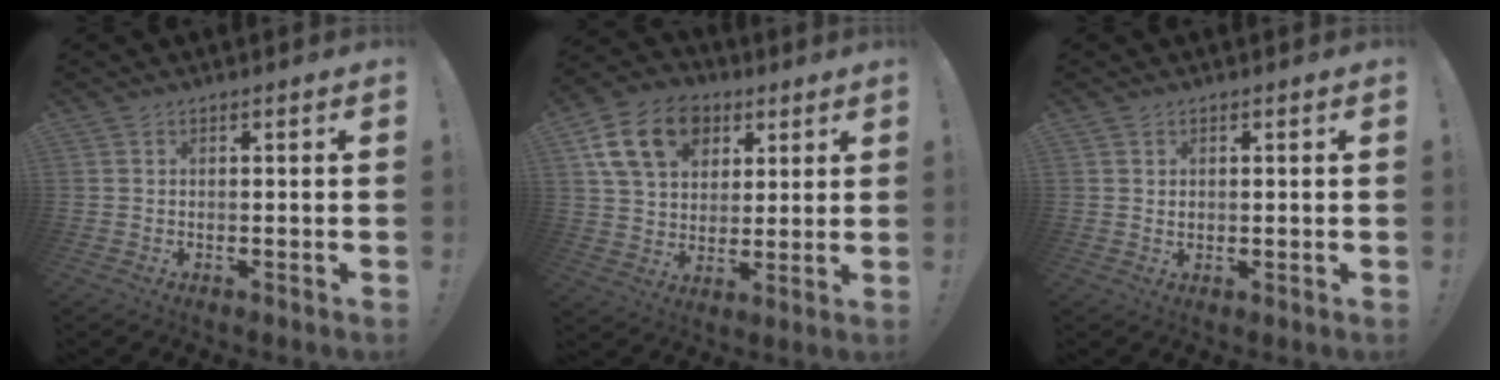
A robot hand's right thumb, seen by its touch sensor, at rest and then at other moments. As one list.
[{"total": 17.4, "force": [7.6, 12.6, 9.3], "torque": [-0.148, -0.022, 0.147]}, {"total": 1.0, "force": [0.5, 0.8, 0.3], "torque": [0.001, -0.002, 0.008]}]